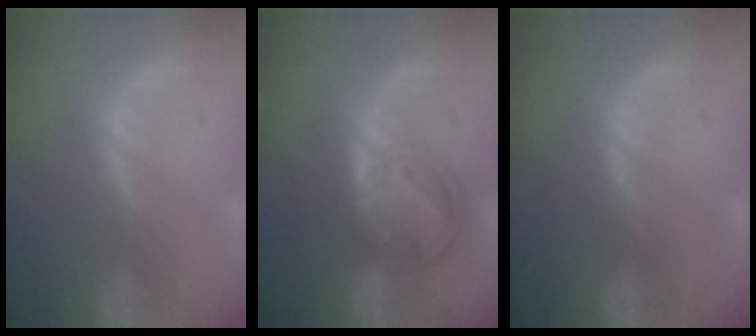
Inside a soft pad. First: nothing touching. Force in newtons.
{"total": 8.6, "press": 7.2, "slide": 4.6}
{"total": 0.5, "press": 0.5, "slide": 0.1}